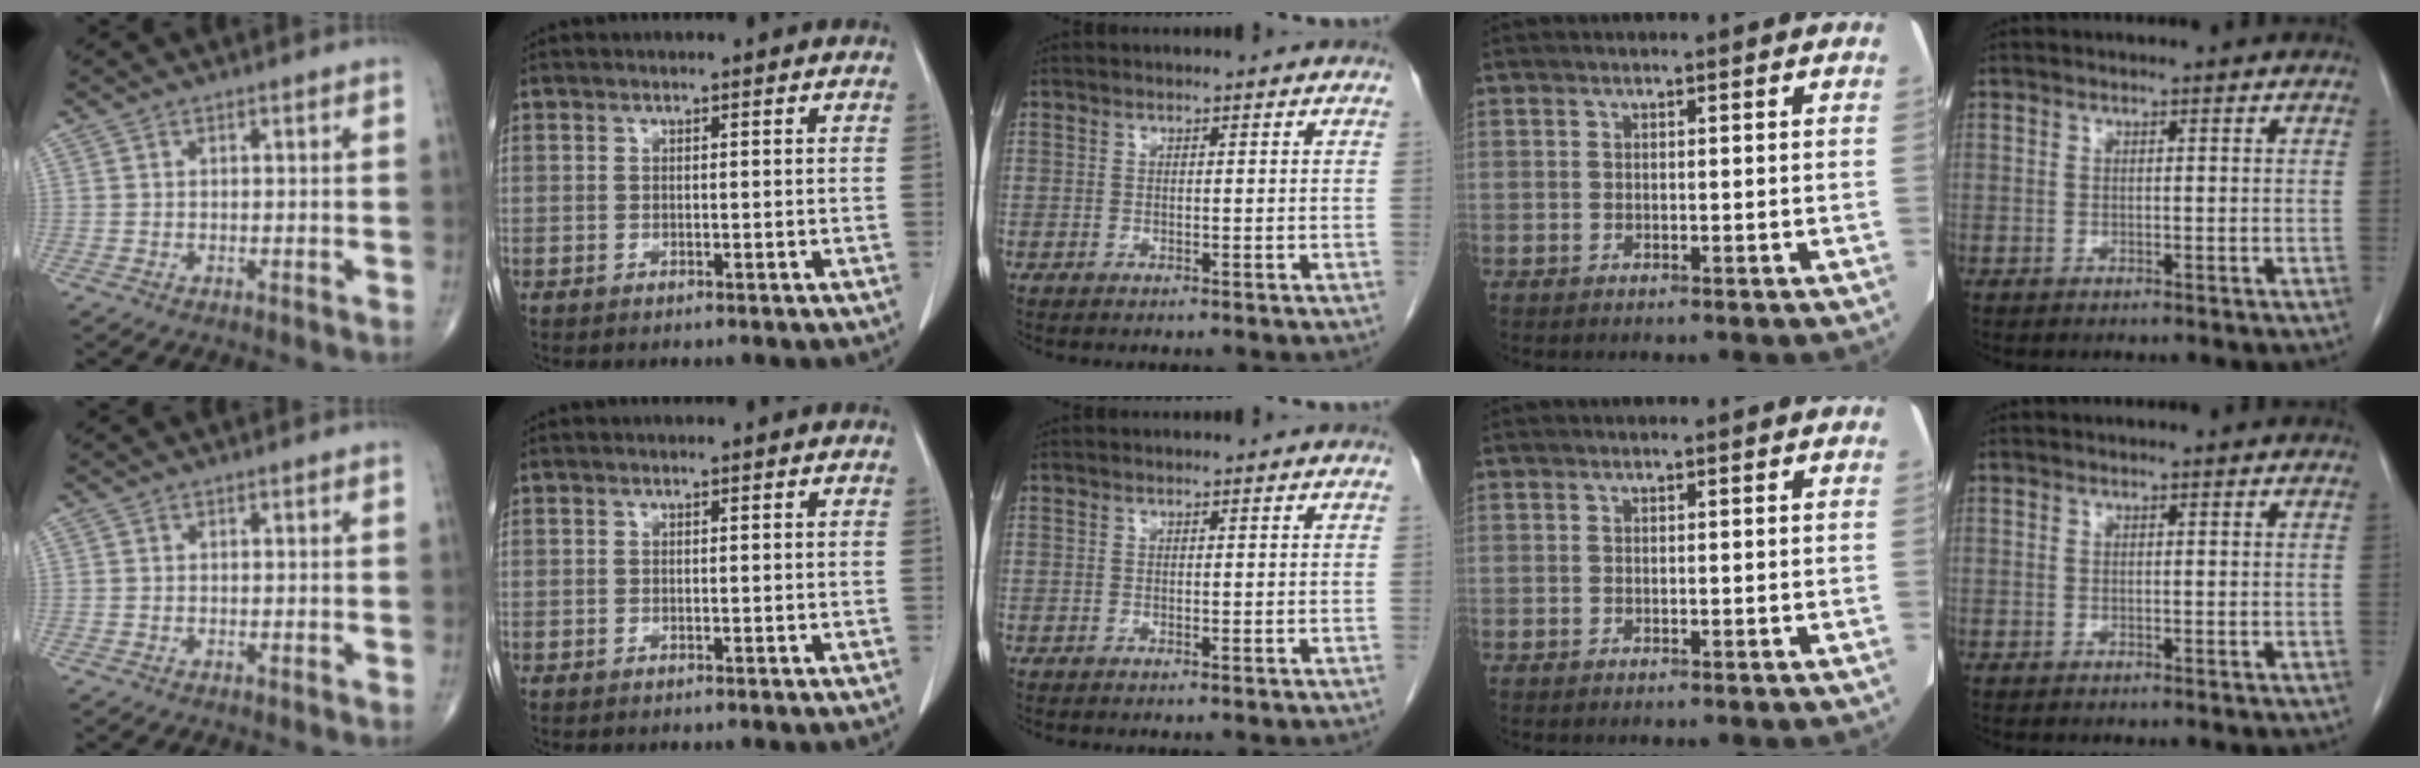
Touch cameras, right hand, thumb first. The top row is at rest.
{}